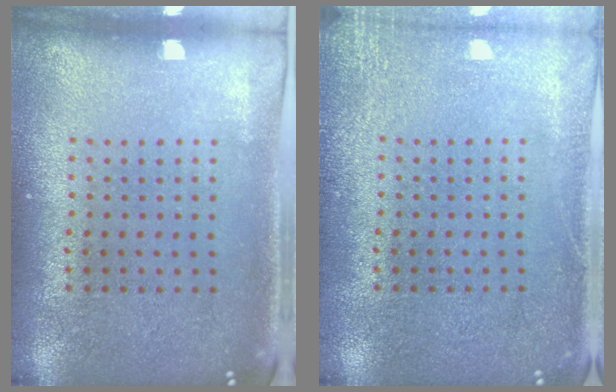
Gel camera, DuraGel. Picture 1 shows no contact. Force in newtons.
{"total": 2.1, "press": 2.1, "slide": 0.3}